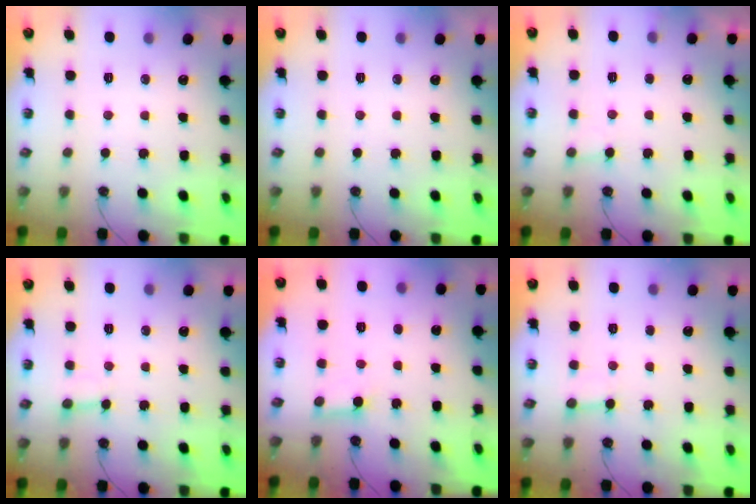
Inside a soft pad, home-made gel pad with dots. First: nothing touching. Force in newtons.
{"total": 0.0}
{"total": 5.7, "press": 5.6, "slide": 0.5}
{"total": 2.4, "press": 2.4, "slide": 0.1}
{"total": 2.5, "press": 2.5, "slide": 0.2}
{"total": 2.4, "press": 2.4, "slide": 0.4}